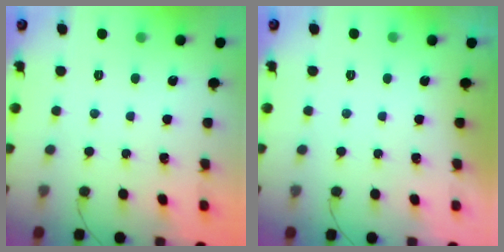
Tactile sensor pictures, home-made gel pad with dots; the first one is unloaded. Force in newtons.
{"total": 0.0}